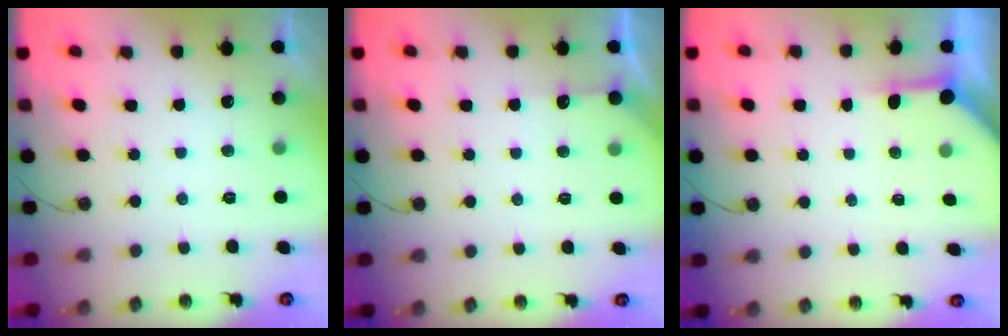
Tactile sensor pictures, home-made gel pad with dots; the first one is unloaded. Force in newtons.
{"total": 4.1, "press": 4.1, "slide": 0.5}
{"total": 3.8, "press": 3.7, "slide": 0.4}